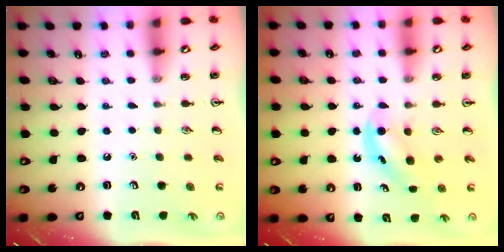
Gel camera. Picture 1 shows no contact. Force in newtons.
{"total": 4.0, "press": 4.0, "slide": 0.8}